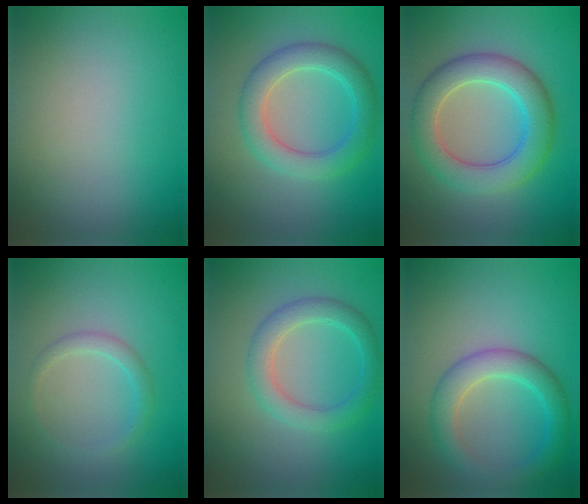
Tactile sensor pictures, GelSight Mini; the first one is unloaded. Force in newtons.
{"total": 4.5, "press": 4.5, "slide": 0.0}
{"total": 6.2, "press": 6.1, "slide": 0.5}
{"total": 1.5, "press": 1.5, "slide": 0.1}
{"total": 3.3, "press": 3.3, "slide": 0.1}
{"total": 4.2, "press": 4.2, "slide": 0.1}